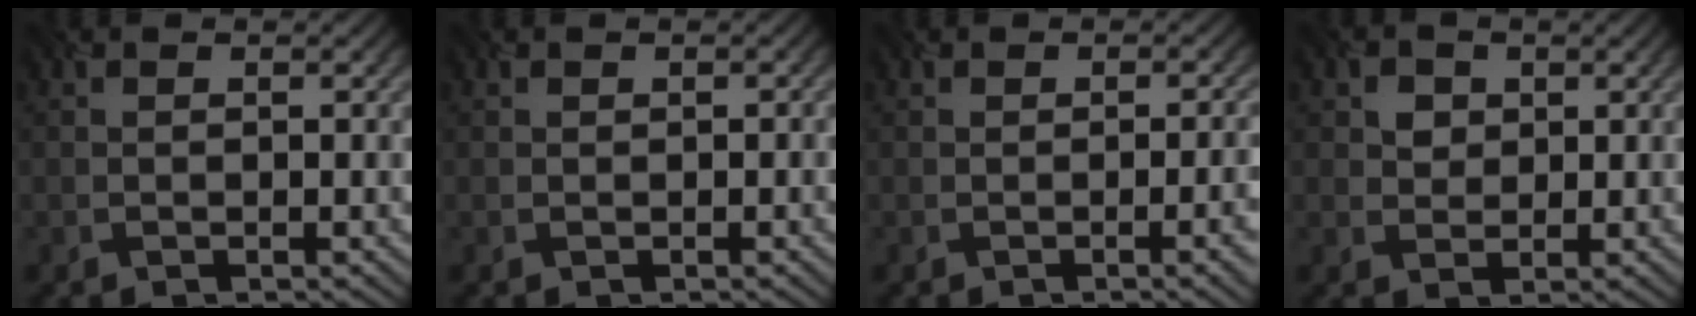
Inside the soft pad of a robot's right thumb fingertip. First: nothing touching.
{"total": 0.8, "force": [-0.1, 0.6, 0.4], "torque": [-0.005, 0.002, 0.005]}
{"total": 4.4, "force": [-1.5, 1.6, 3.8], "torque": [-0.031, 0.004, -0.011]}
{"total": 2.1, "force": [0.9, 1.8, -0.5], "torque": [0.005, 0.002, 0.016]}